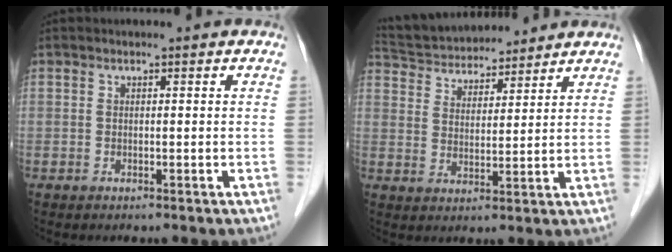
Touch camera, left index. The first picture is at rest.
{"total": 14.4, "force": [13.3, 3.6, 4.1], "torque": [-0.080, 0.035, 0.226]}